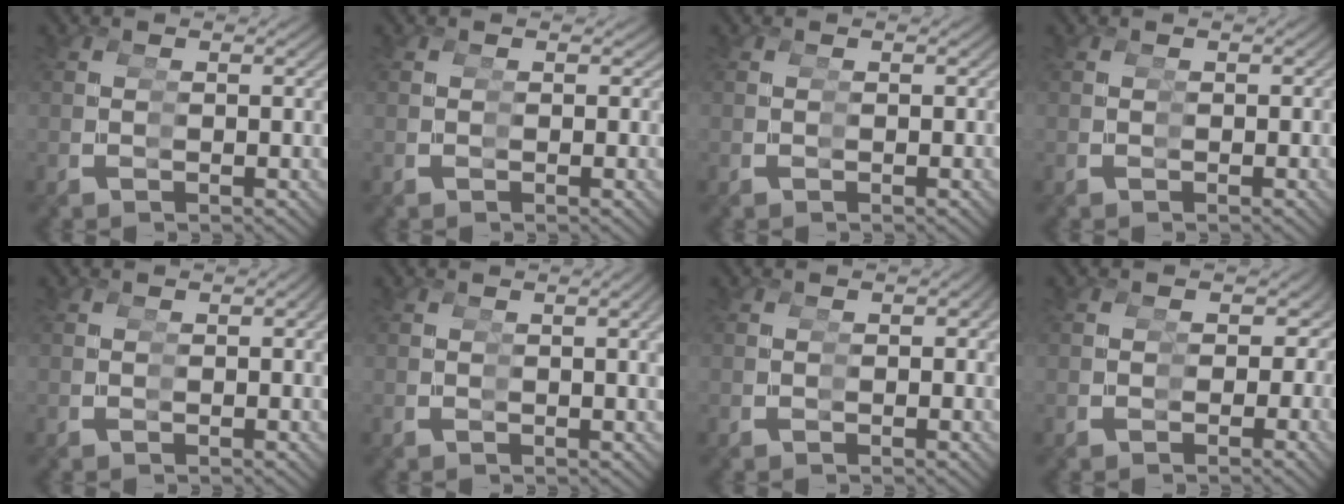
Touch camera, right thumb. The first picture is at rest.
{"total": 1.0, "force": [0.3, 0.9, 0.0], "torque": [0.009, -0.008, 0.004]}
{"total": 0.6, "force": [-0.1, 0.6, 0.0], "torque": [0.004, -0.007, 0.000]}
{"total": 0.8, "force": [-0.2, 0.8, 0.3], "torque": [0.002, -0.009, -0.001]}
{"total": 0.8, "force": [0.0, 0.5, 0.7], "torque": [-0.007, -0.007, 0.001]}
{"total": 1.5, "force": [0.3, -0.4, 1.4], "torque": [-0.020, 0.009, 0.007]}
{"total": 1.2, "force": [-0.1, 1.0, 0.6], "torque": [-0.001, -0.010, 0.000]}
{"total": 4.2, "force": [0.0, 3.7, 1.9], "torque": [-0.007, -0.021, 0.003]}